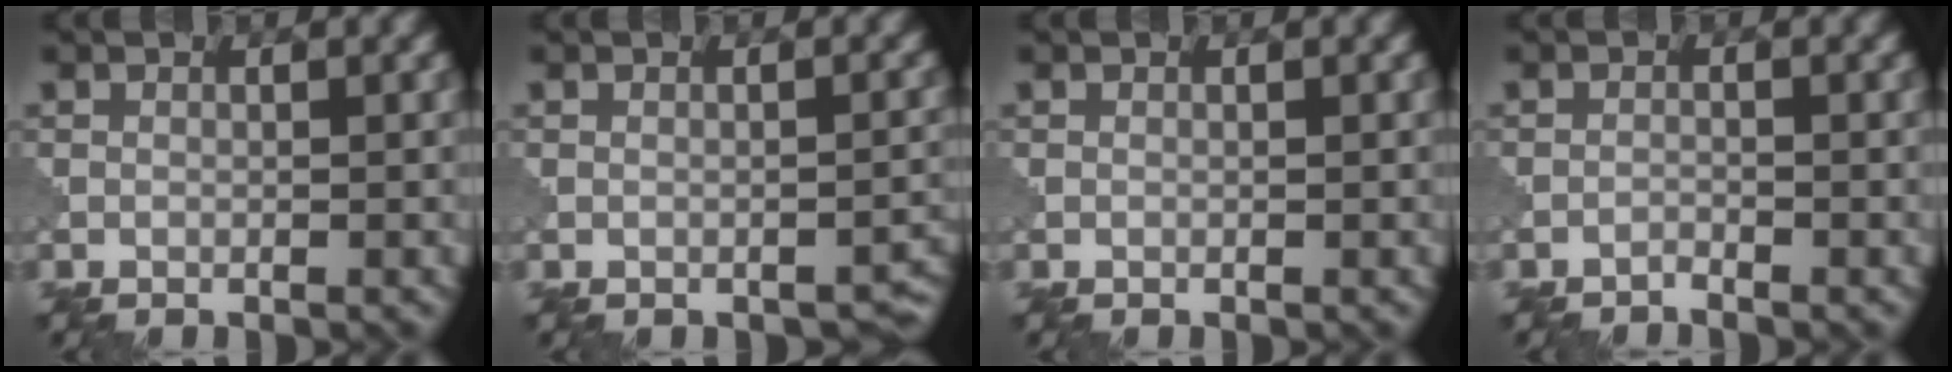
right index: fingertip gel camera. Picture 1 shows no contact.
{"total": 1.4, "force": [-1.1, 0.7, 0.6], "torque": [-0.005, -0.003, -0.010]}
{"total": 0.0}
{"total": 0.7, "force": [-0.7, 0.0, 0.1], "torque": [0.002, 0.003, -0.016]}